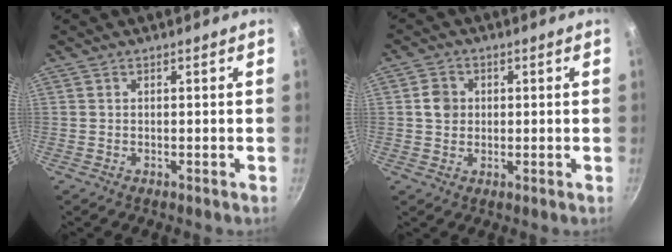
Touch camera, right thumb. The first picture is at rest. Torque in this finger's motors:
{"motor_torque": [0.53, 1.03, 0.82, 0.21, 0.08]}